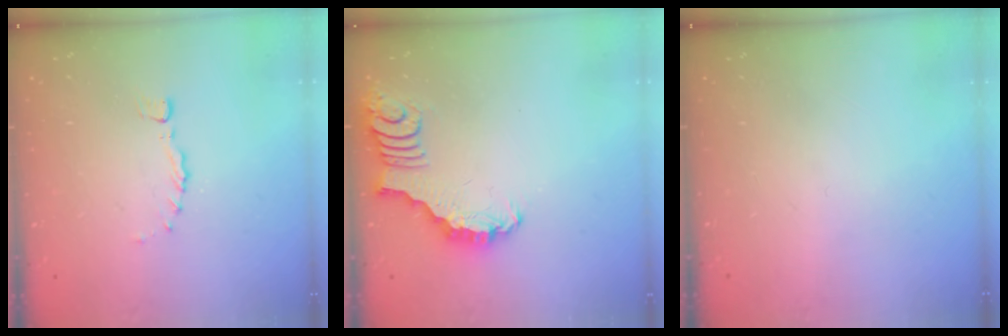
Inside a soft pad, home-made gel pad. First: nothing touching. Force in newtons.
{"total": 3.0, "press": 2.9, "slide": 0.3}
{"total": 0.0}